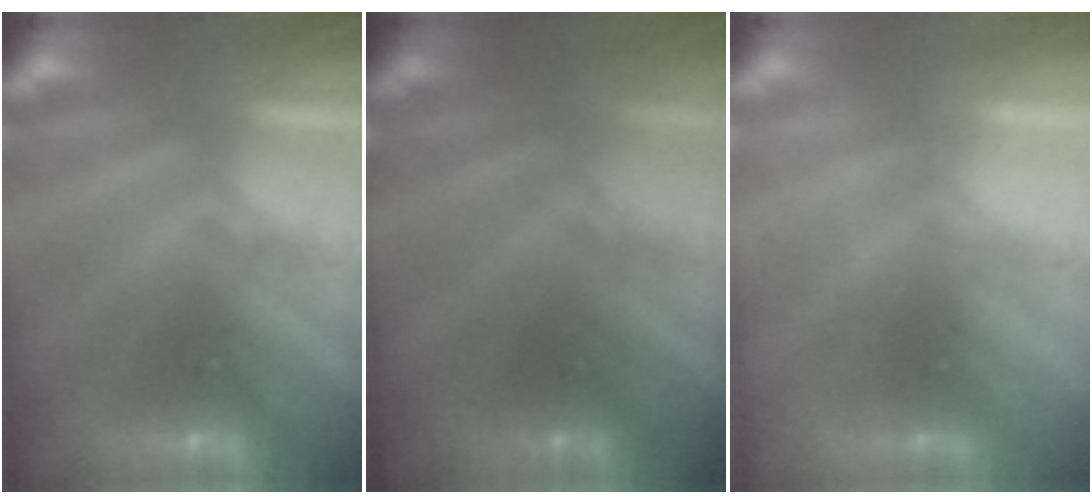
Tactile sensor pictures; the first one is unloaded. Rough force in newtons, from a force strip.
{"total": 1.8}
{"total": 1.9}